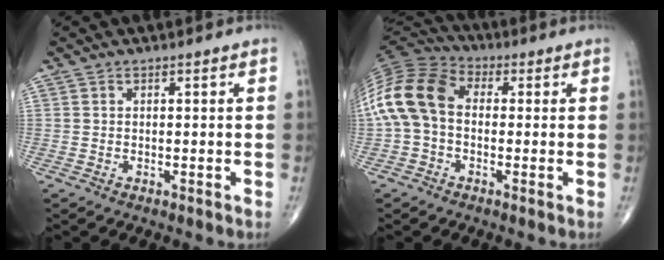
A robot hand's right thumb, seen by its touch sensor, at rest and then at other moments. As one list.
[{"total": 14.0, "force": [0.0, 9.8, 10.1], "torque": [-0.206, 0.034, -0.011]}]